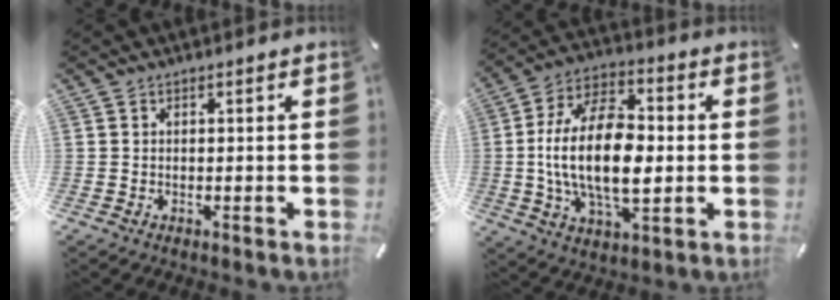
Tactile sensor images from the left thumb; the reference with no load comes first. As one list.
[{"total": 18.9, "force": [-0.8, 10.4, 15.8], "torque": [-0.316, -0.001, -0.020]}]